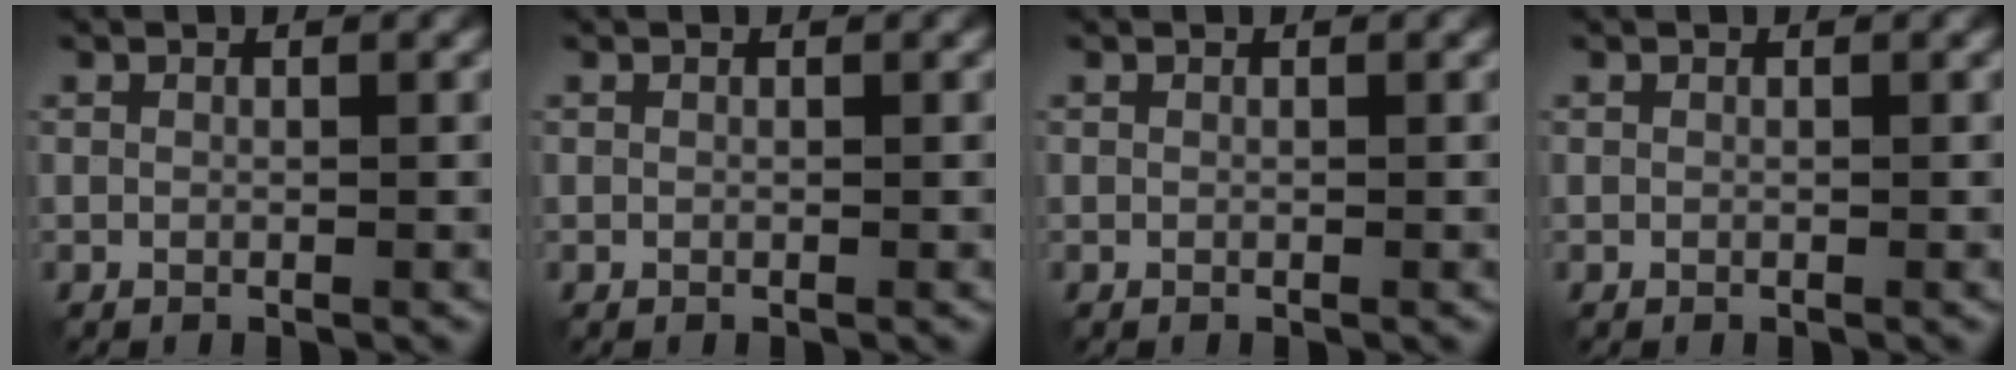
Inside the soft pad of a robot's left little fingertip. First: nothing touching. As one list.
[{"total": 0.0}, {"total": 0.0}, {"total": 0.0}]